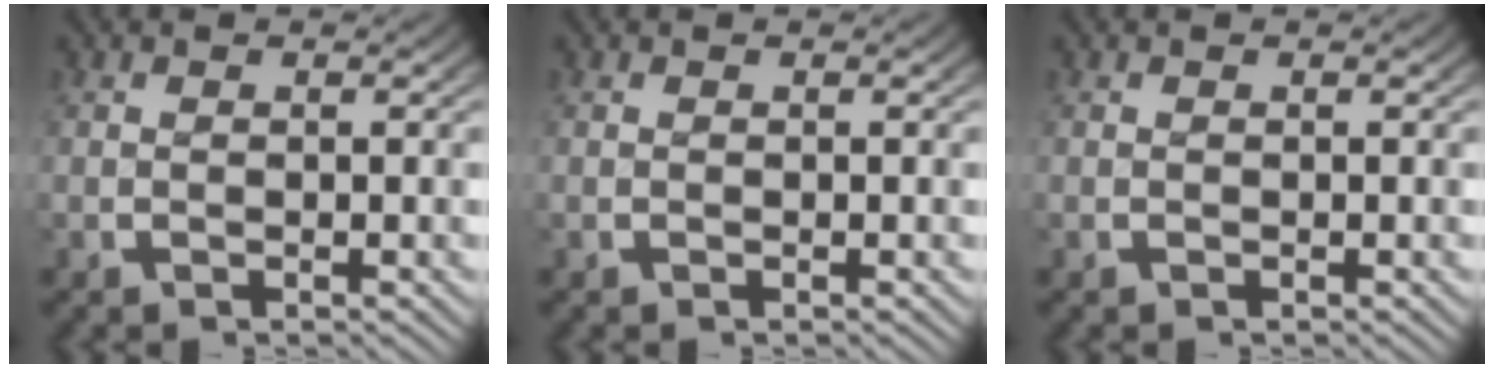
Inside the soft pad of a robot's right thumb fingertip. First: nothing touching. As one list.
[{"total": 0.0}, {"total": 0.0}]